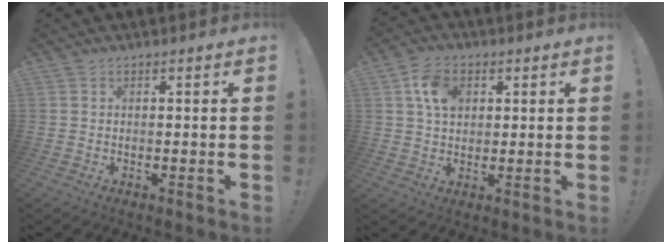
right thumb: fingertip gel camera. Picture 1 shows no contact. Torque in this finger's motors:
{"motor_torque": [0.01, 0.12, 0.14, 0.12, 0.07]}